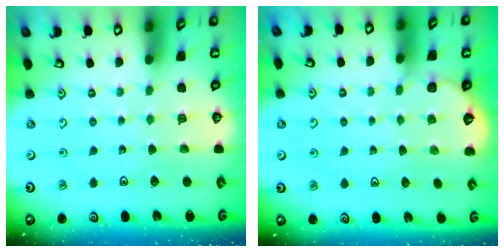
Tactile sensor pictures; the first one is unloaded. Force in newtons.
{"total": 2.0, "press": 2.0, "slide": 0.1}